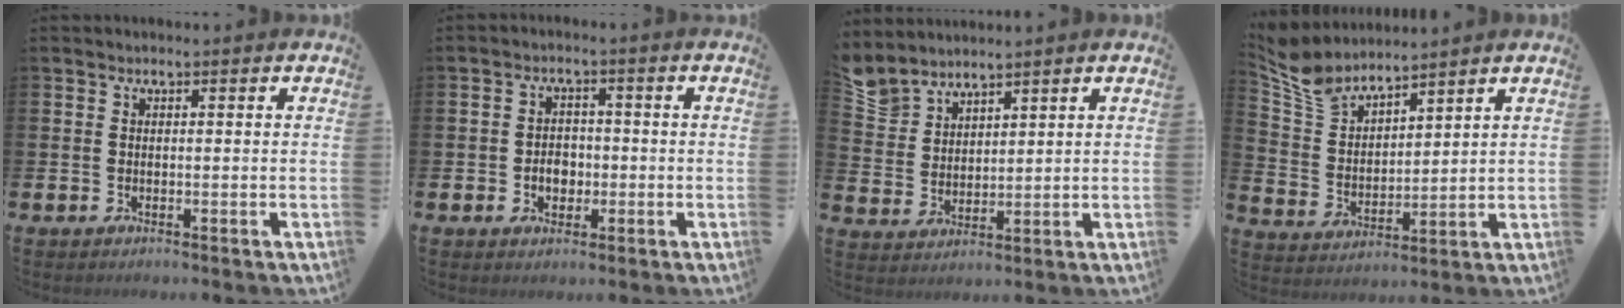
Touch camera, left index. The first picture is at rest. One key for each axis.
{"total": 3.1, "fx": -0.7, "fy": 2.4, "fz": 1.8, "tx": -0.022, "ty": -0.002, "tz": -0.020}
{"total": 4.5, "fx": 4.4, "fy": 1.1, "fz": -0.3, "tx": -0.020, "ty": -0.022, "tz": 0.085}
{"total": 6.9, "fx": 6.5, "fy": 1.8, "fz": 1.6, "tx": -0.066, "ty": -0.029, "tz": 0.120}